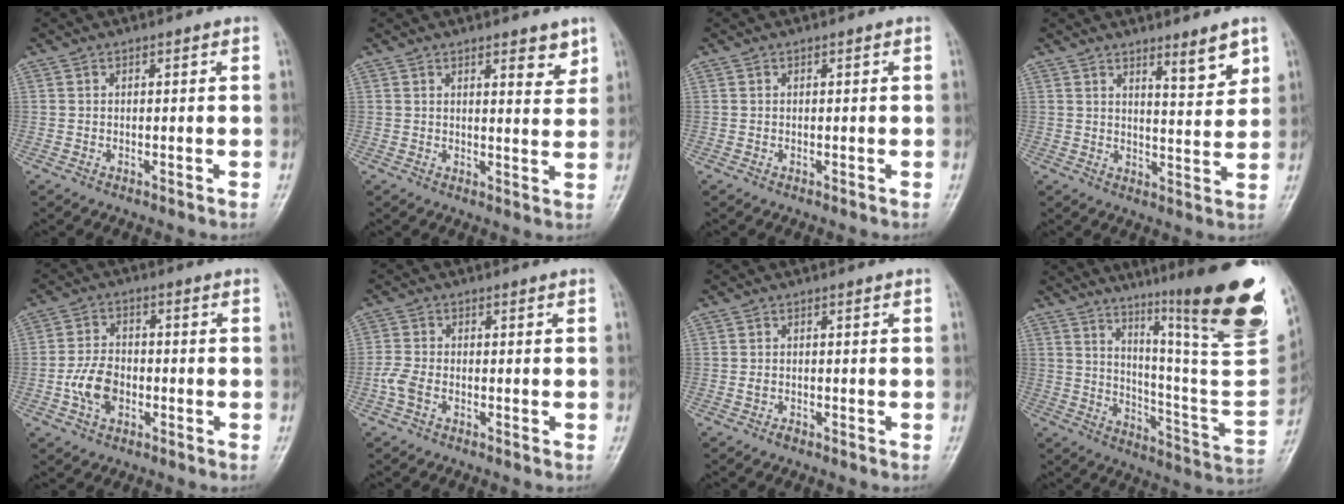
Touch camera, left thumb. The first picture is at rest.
{"total": 4.7, "force": [3.1, 1.5, 3.1], "torque": [-0.028, -0.022, 0.040]}
{"total": 0.0}
{"total": 6.2, "force": [4.1, 1.2, 4.4], "torque": [-0.055, -0.036, 0.062]}
{"total": 6.8, "force": [-2.0, 4.7, 4.5], "torque": [-0.072, 0.014, -0.042]}
{"total": 3.3, "force": [-1.5, 1.9, 2.2], "torque": [-0.055, 0.007, -0.034]}
{"total": 0.9, "force": [-0.6, 0.5, 0.5], "torque": [-0.007, 0.007, -0.008]}
{"total": 28.9, "force": [16.5, 3.3, 23.4], "torque": [-0.285, -0.089, 0.250]}